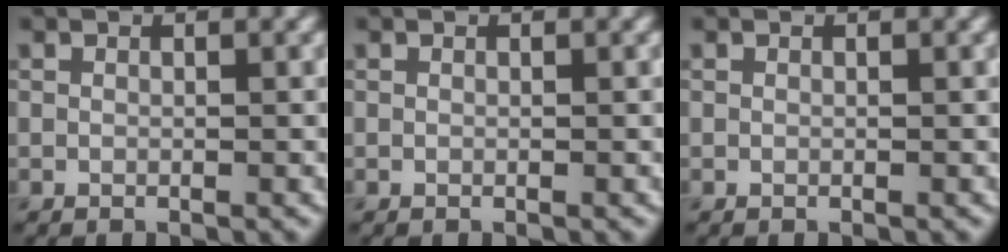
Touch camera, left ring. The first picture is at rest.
{"total": 0.0}
{"total": 0.0}